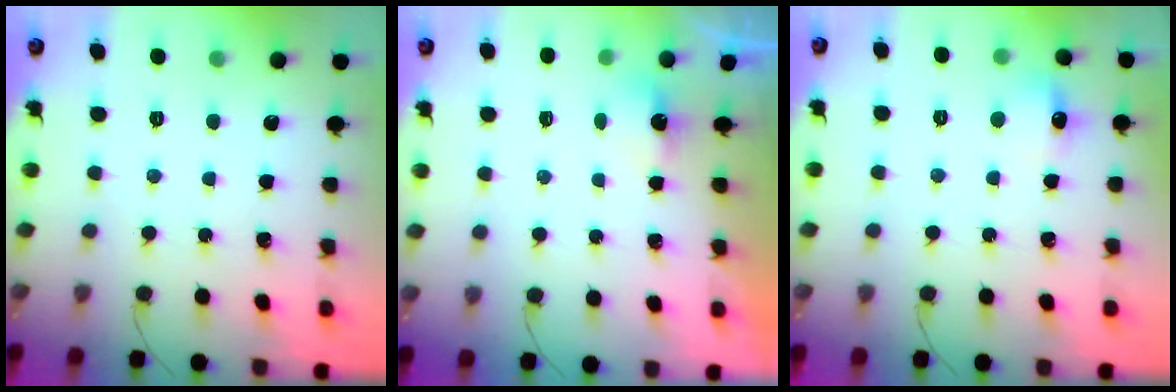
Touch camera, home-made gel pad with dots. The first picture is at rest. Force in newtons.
{"total": 2.7, "press": 2.7, "slide": 0.7}
{"total": 6.9, "press": 6.7, "slide": 1.9}